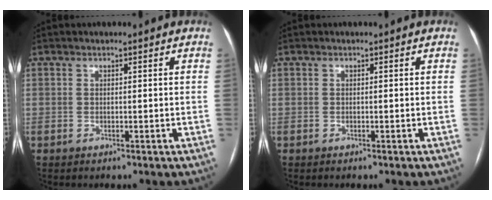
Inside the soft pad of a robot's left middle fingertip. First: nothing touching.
{"total": 0.0}